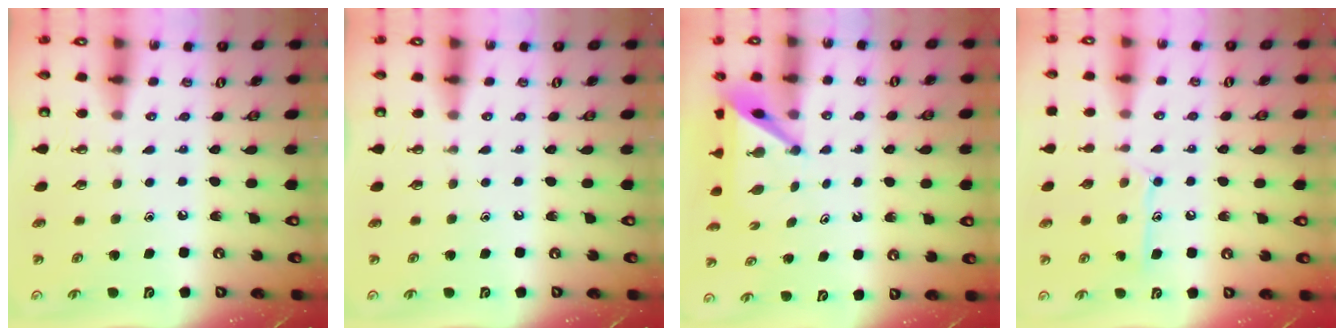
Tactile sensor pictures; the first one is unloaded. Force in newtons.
{"total": 0.0}
{"total": 5.8, "press": 5.8, "slide": 0.6}
{"total": 11.2, "press": 11.2, "slide": 0.6}